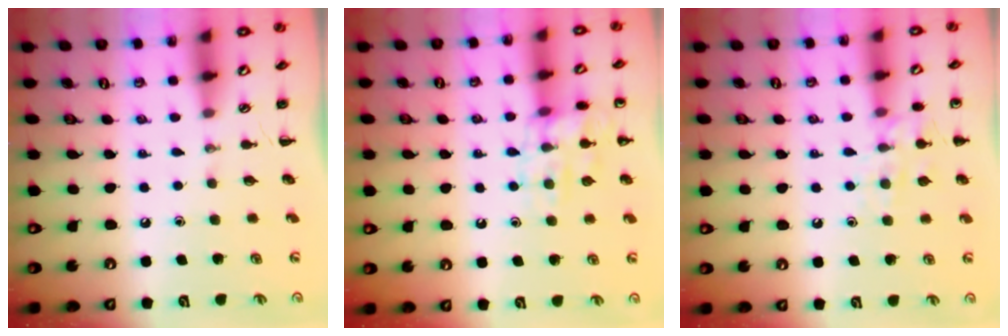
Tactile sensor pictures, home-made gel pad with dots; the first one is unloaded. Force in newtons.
{"total": 12.0, "press": 12.0, "slide": 0.6}
{"total": 10.0, "press": 9.9, "slide": 1.0}